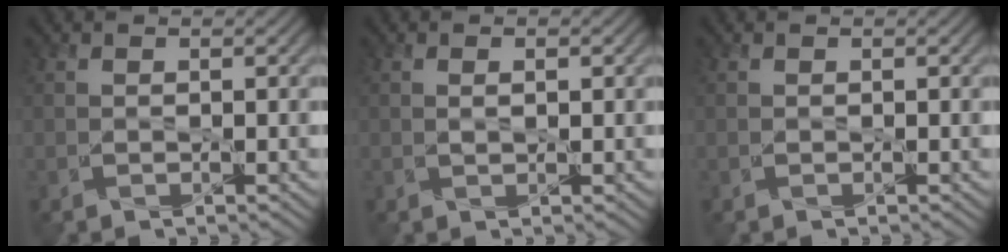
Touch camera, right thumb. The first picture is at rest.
{"total": 0.7, "force": [0.3, 0.3, 0.6], "torque": [-0.012, 0.000, 0.005]}
{"total": 0.0}